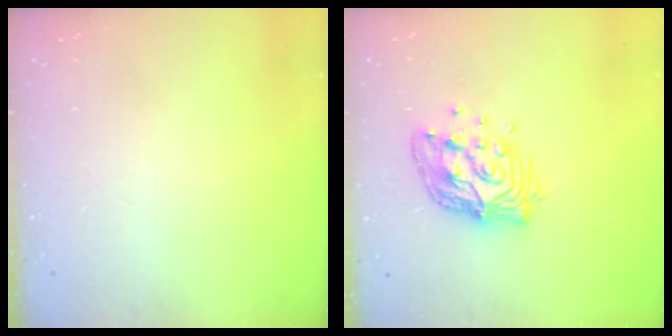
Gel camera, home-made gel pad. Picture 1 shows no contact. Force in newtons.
{"total": 14.4, "press": 14.3, "slide": 1.0}